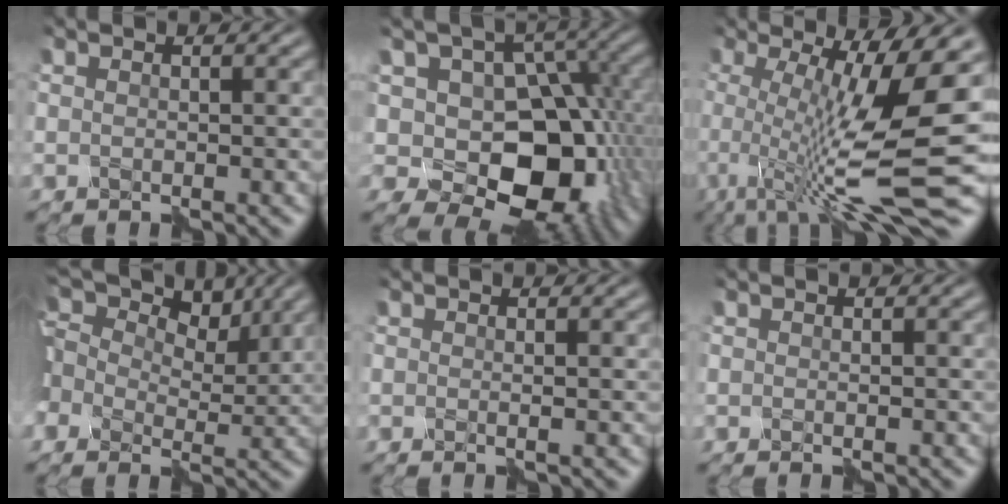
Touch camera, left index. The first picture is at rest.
{"total": 11.2, "force": [-1.6, 8.0, 7.8], "torque": [-0.093, -0.009, -0.031]}
{"total": 14.0, "force": [-1.8, 2.9, 13.6], "torque": [-0.202, 0.003, -0.032]}
{"total": 13.0, "force": [4.6, 8.6, 8.6], "torque": [-0.175, 0.033, 0.053]}
{"total": 0.6, "force": [0.1, 0.2, 0.5], "torque": [-0.003, 0.002, -0.010]}
{"total": 0.0}